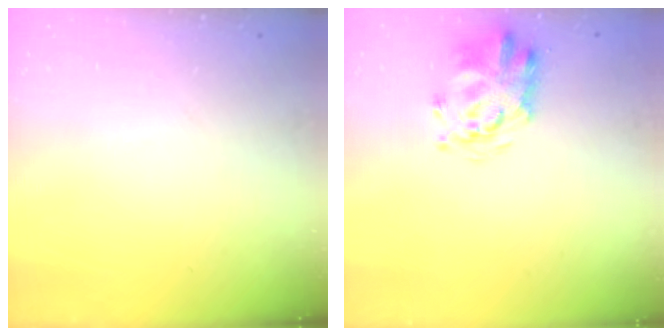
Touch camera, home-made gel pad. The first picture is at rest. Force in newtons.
{"total": 3.4, "press": 3.3, "slide": 0.8}